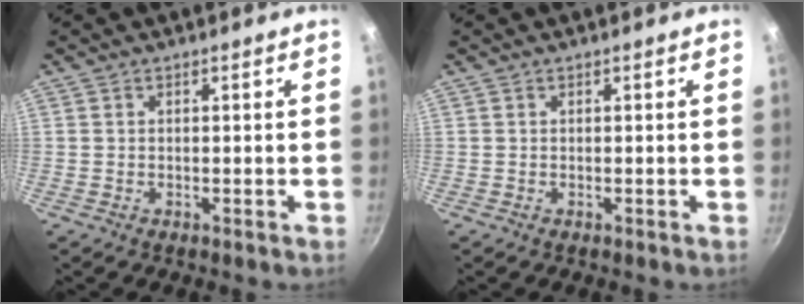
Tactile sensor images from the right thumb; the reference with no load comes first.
{"total": 0.0}